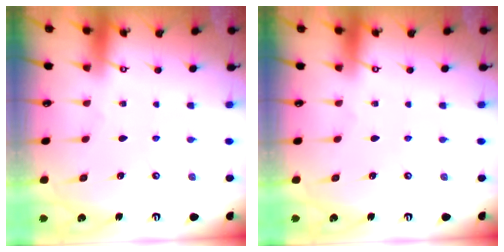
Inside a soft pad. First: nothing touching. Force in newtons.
{"total": 0.0}